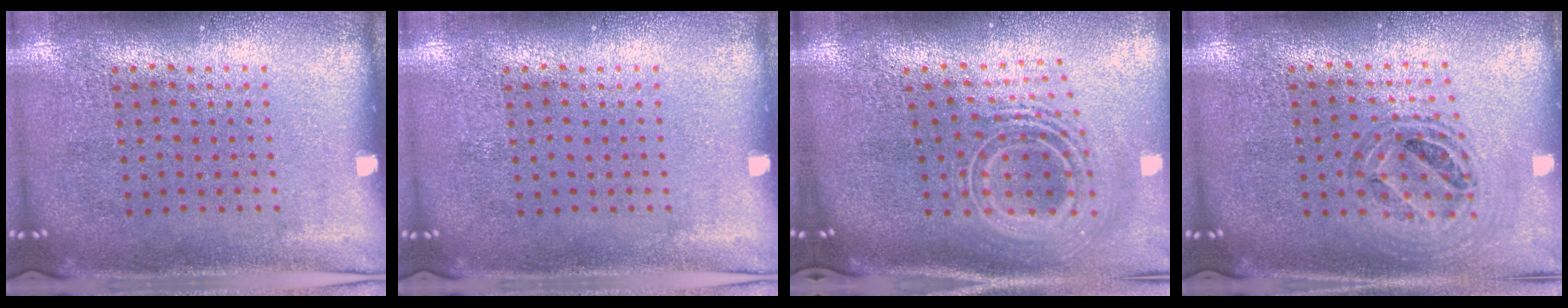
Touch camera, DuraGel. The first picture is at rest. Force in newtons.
{"total": 0.0}
{"total": 2.8, "press": 1.9, "slide": 2.1}
{"total": 0.8, "press": 0.8, "slide": 0.1}